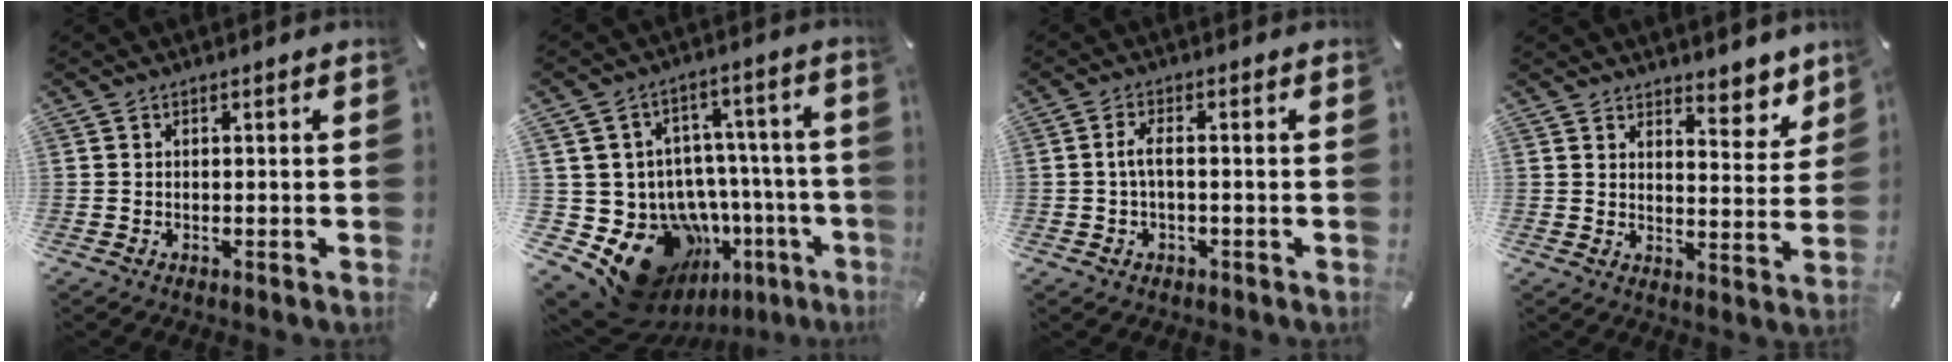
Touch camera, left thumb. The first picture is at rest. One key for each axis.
{"total": 20.2, "fx": -10.2, "fy": 13.7, "fz": 10.8, "tx": -0.162, "ty": 0.041, "tz": -0.131}
{"total": 3.8, "fx": -0.3, "fy": 1.8, "fz": 3.3, "tx": -0.069, "ty": 0.005, "tz": -0.008}
{"total": 6.9, "fx": 5.9, "fy": 3.2, "fz": 1.6, "tx": 0.002, "ty": -0.055, "tz": 0.101}